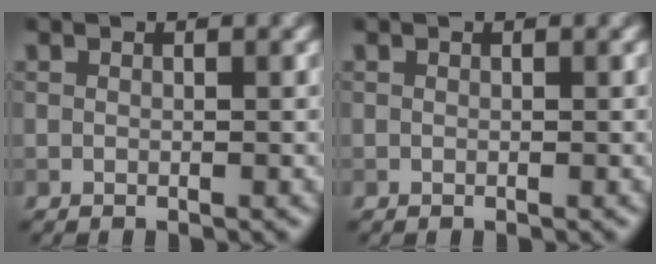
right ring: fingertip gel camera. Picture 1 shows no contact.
{"total": 0.0}